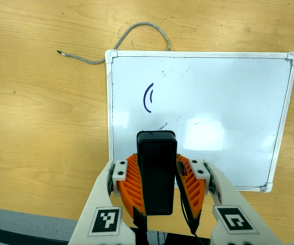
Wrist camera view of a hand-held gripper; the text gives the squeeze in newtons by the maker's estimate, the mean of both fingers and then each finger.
{"total": 7.0, "left": 6.0, "right": 7.9}